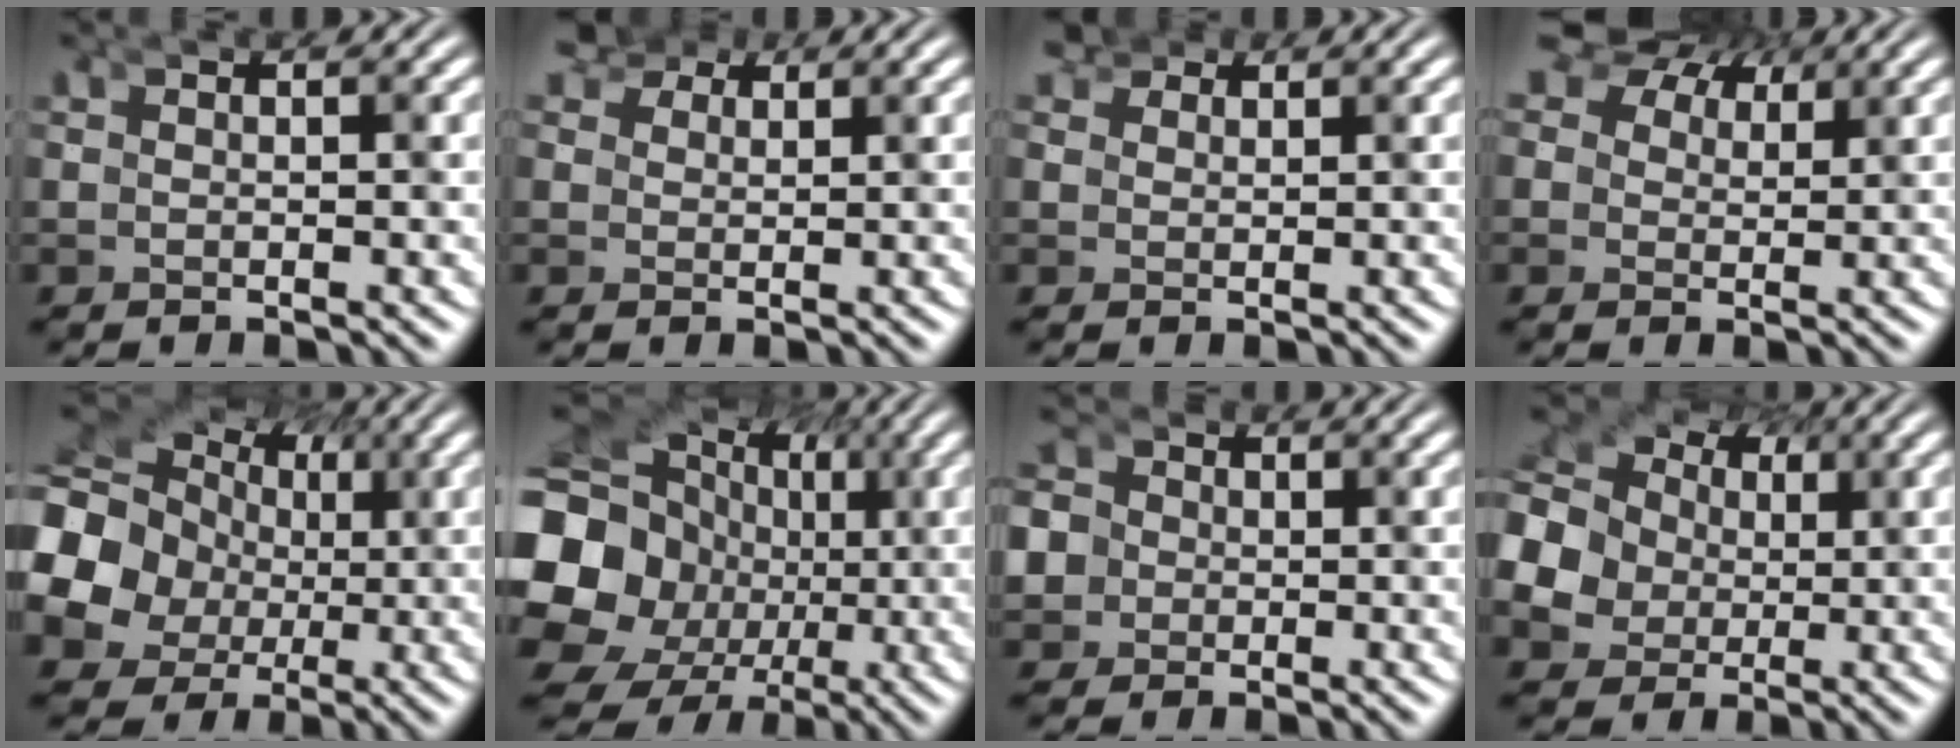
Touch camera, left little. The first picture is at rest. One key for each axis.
{"total": 2.7, "fx": 1.4, "fy": -1.4, "fz": -1.8, "tx": 0.010, "ty": -0.013, "tz": 0.038}
{"total": 2.5, "fx": 1.0, "fy": -1.5, "fz": -1.7, "tx": 0.007, "ty": -0.013, "tz": 0.033}
{"total": 5.0, "fx": 4.1, "fy": 2.4, "fz": 1.4, "tx": -0.042, "ty": 0.005, "tz": 0.063}
{"total": 11.2, "fx": -0.3, "fy": 10.3, "fz": 4.4, "tx": -0.140, "ty": -0.056, "tz": -0.002}
{"total": 12.3, "fx": -1.8, "fy": 10.6, "fz": 6.0, "tx": -0.162, "ty": -0.066, "tz": -0.020}
{"total": 2.3, "fx": -1.6, "fy": 1.4, "fz": -1.0, "tx": -0.037, "ty": -0.035, "tz": -0.017}
{"total": 9.0, "fx": 0.0, "fy": 8.4, "fz": 3.4, "tx": -0.134, "ty": -0.043, "tz": 0.000}